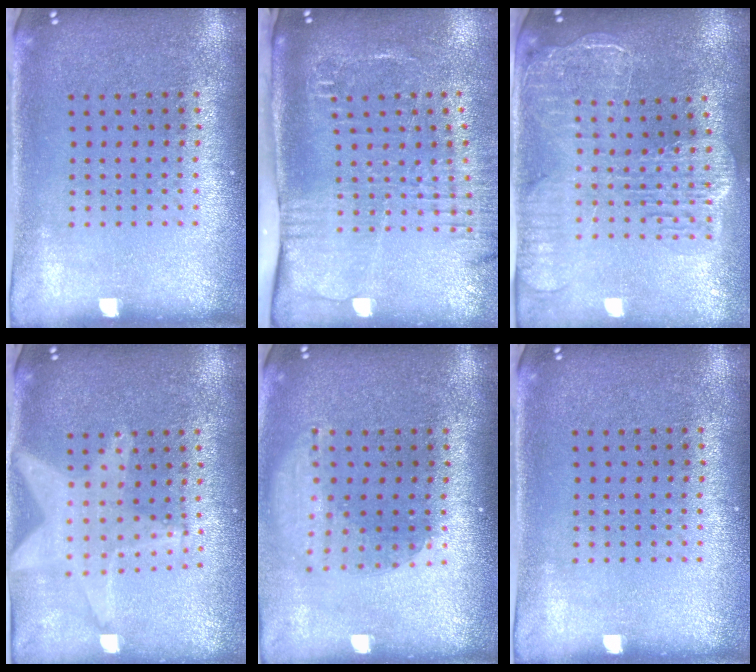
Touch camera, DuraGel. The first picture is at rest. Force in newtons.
{"total": 2.7, "press": 2.1, "slide": 1.7}
{"total": 2.7, "press": 2.3, "slide": 1.4}
{"total": 2.0, "press": 1.7, "slide": 1.0}
{"total": 1.7, "press": 1.3, "slide": 1.1}
{"total": 0.0}